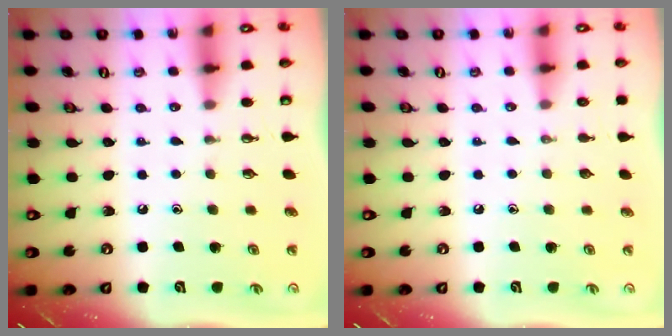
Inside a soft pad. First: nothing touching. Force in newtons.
{"total": 0.0}